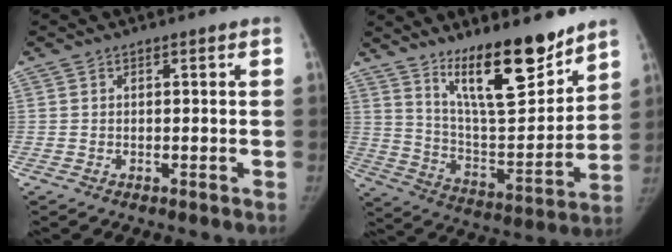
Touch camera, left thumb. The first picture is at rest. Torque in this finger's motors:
{"motor_torque": [0.37, 0.17, 1.42, -1.35, 0.21]}